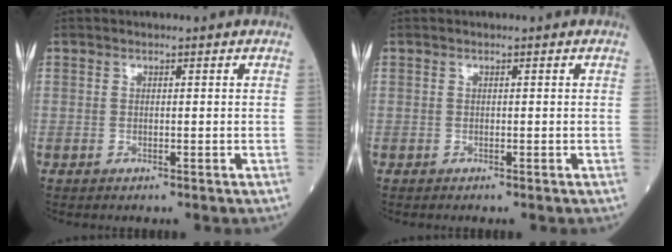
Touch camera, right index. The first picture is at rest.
{"total": 0.0}